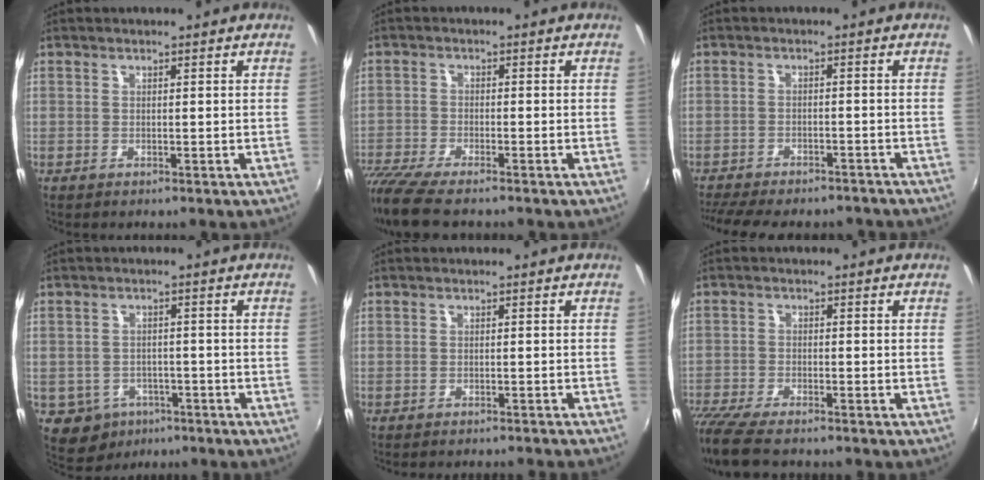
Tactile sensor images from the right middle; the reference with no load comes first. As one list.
[{"total": 10.5, "force": [-8.6, 1.8, 5.6], "torque": [-0.141, -0.044, -0.157]}, {"total": 15.1, "force": [-13.0, 4.3, 6.5], "torque": [-0.144, -0.022, -0.179]}, {"total": 7.0, "force": [-3.7, 5.6, 2.0], "torque": [-0.058, 0.002, -0.044]}, {"total": 4.9, "force": [-4.5, 0.5, 1.9], "torque": [-0.043, -0.011, -0.062]}, {"total": 10.1, "force": [-8.6, 1.8, 5.0], "torque": [-0.128, -0.042, -0.156]}]